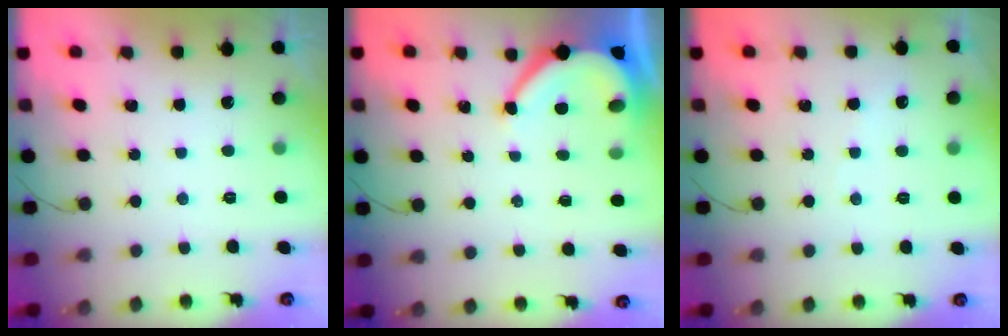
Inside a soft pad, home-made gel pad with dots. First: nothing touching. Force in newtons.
{"total": 6.6, "press": 6.6, "slide": 0.6}
{"total": 1.8, "press": 1.7, "slide": 0.4}